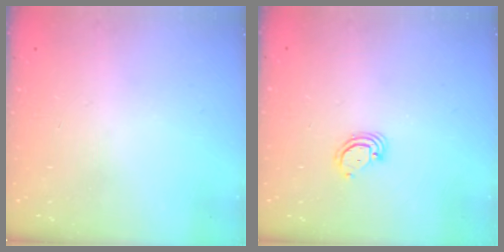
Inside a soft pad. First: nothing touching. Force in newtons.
{"total": 3.5, "press": 3.5, "slide": 0.2}